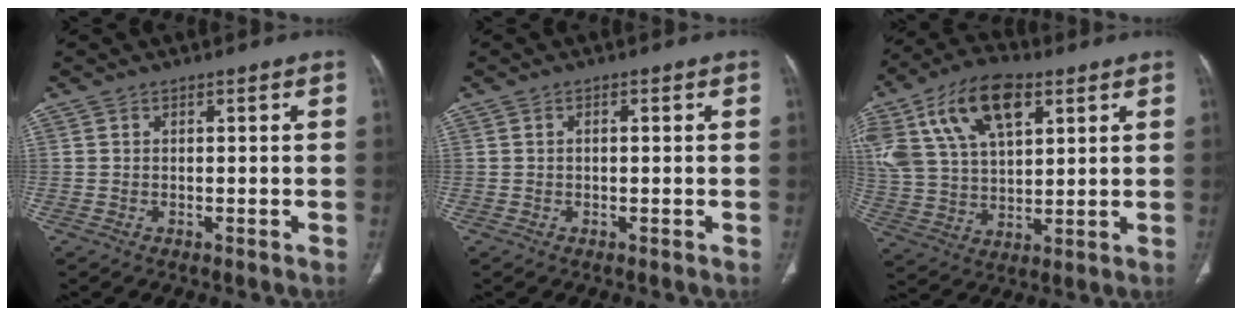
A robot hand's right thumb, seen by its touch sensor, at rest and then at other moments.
{"total": 0.7, "force": [-0.1, 0.3, 0.6], "torque": [-0.014, 0.003, 0.001]}
{"total": 20.0, "force": [8.8, 11.0, 14.2], "torque": [-0.274, 0.002, 0.164]}